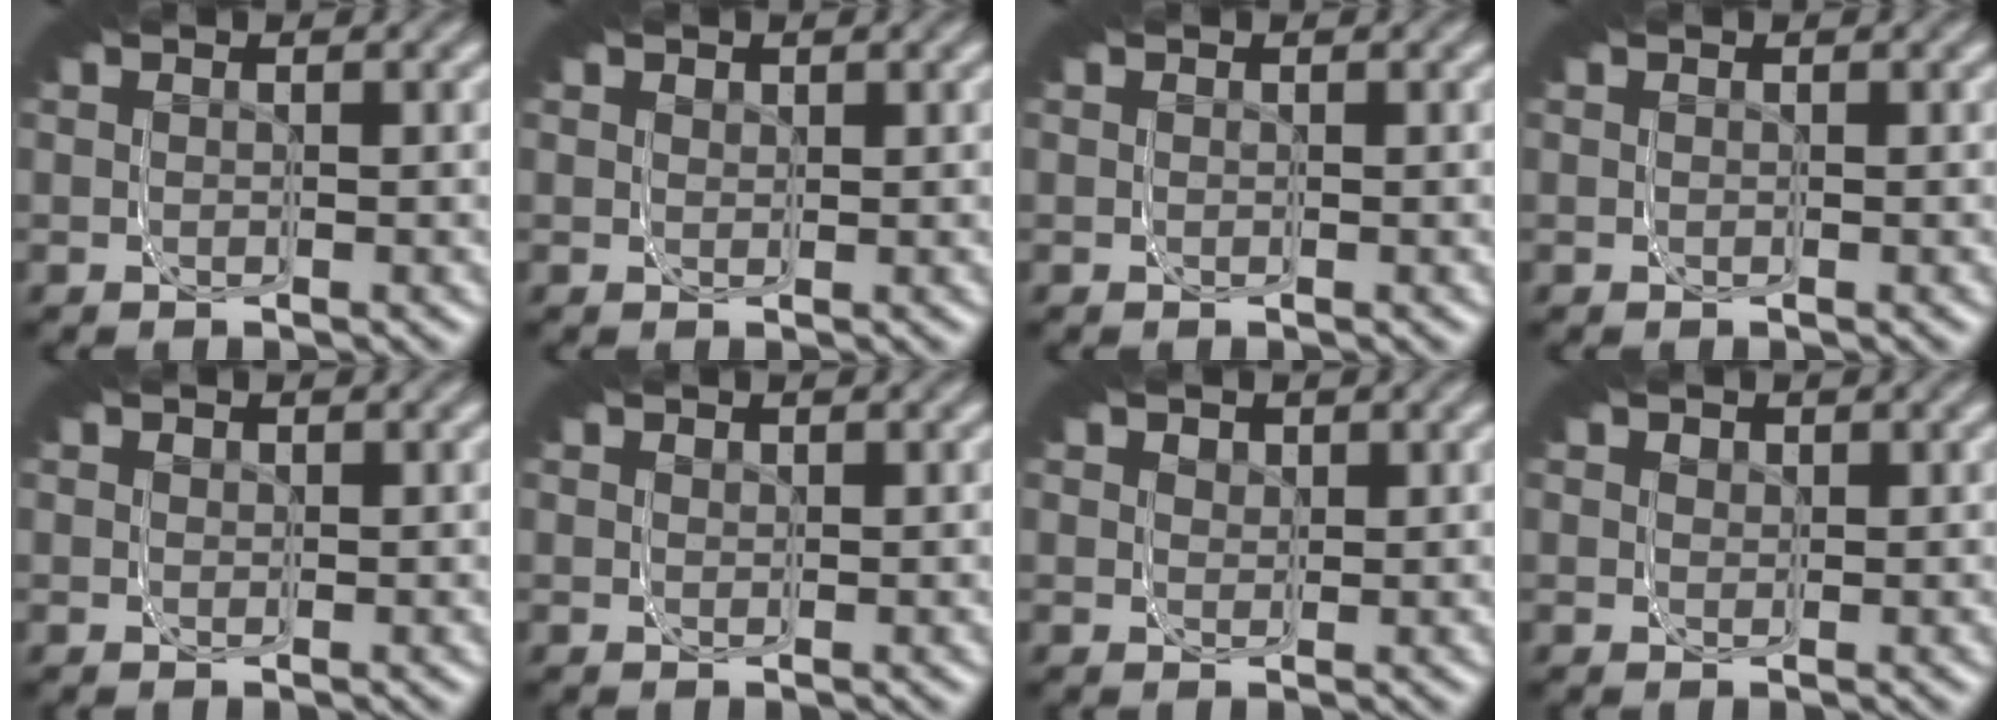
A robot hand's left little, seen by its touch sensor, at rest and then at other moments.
{"total": 1.7, "force": [0.7, 1.5, 0.5], "torque": [-0.019, -0.002, 0.008]}
{"total": 0.0}
{"total": 0.0}
{"total": 1.3, "force": [0.4, 1.2, 0.4], "torque": [-0.014, -0.004, 0.005]}
{"total": 1.0, "force": [0.4, 0.9, 0.3], "torque": [-0.014, -0.003, 0.005]}
{"total": 3.4, "force": [1.4, 2.9, 1.1], "torque": [-0.033, 0.004, 0.013]}
{"total": 2.6, "force": [1.0, 2.3, 0.8], "torque": [-0.026, 0.001, 0.009]}